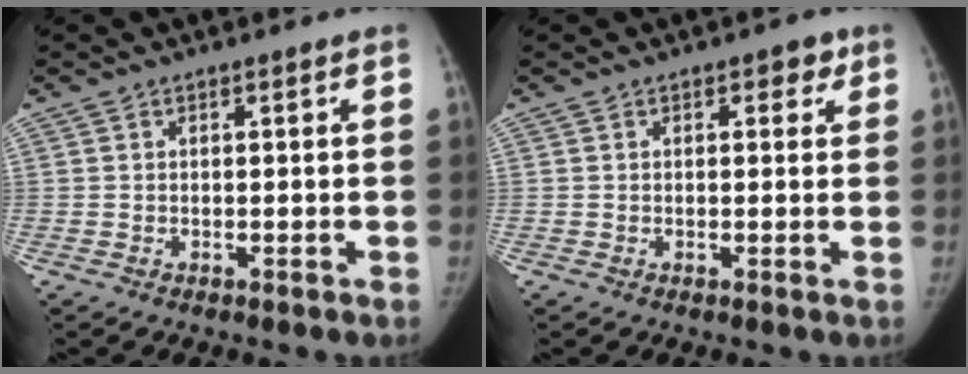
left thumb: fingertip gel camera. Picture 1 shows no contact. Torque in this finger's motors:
{"motor_torque": [-0.39, -0.05, 0.44, 0.08, -0.06]}